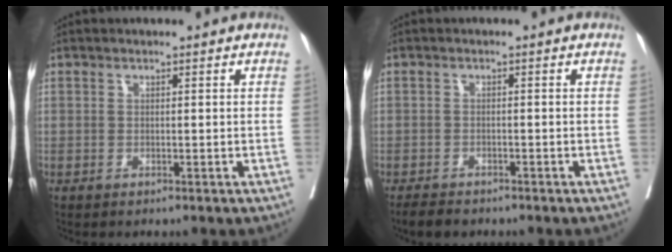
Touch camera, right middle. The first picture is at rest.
{"total": 3.0, "force": [-2.6, 1.1, 1.1], "torque": [-0.022, -0.005, -0.041]}